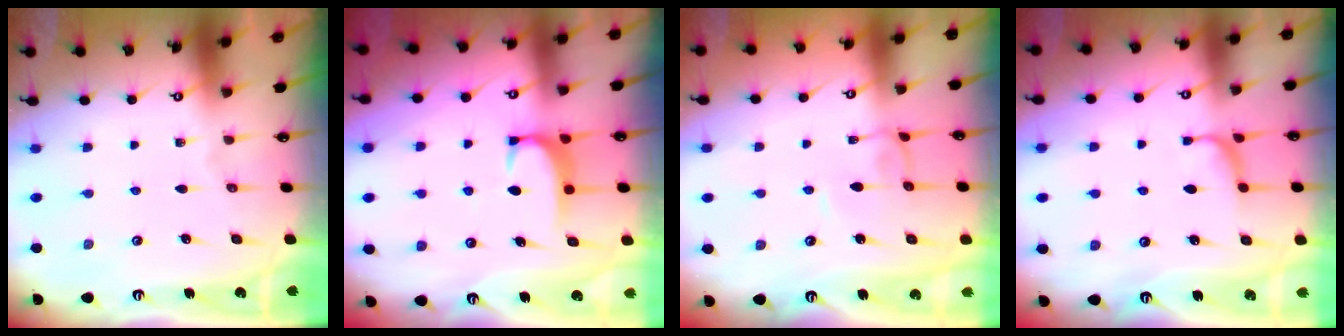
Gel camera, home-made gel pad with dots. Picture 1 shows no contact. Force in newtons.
{"total": 1.6, "press": 1.5, "slide": 0.5}
{"total": 2.6, "press": 2.6, "slide": 0.1}
{"total": 1.5, "press": 1.3, "slide": 0.6}